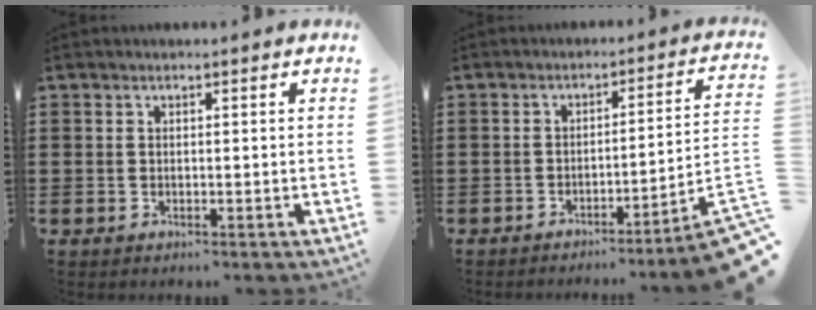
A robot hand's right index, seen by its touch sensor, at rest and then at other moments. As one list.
[{"total": 5.0, "force": [-3.1, -0.5, 3.8], "torque": [-0.068, -0.024, -0.064]}]